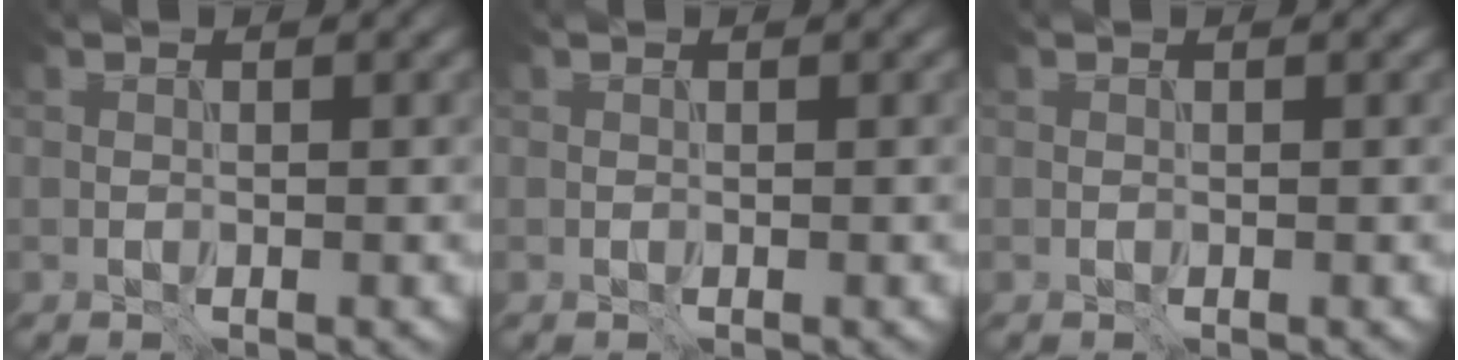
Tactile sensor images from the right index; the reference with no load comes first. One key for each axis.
{"total": 0.0}
{"total": 0.0}